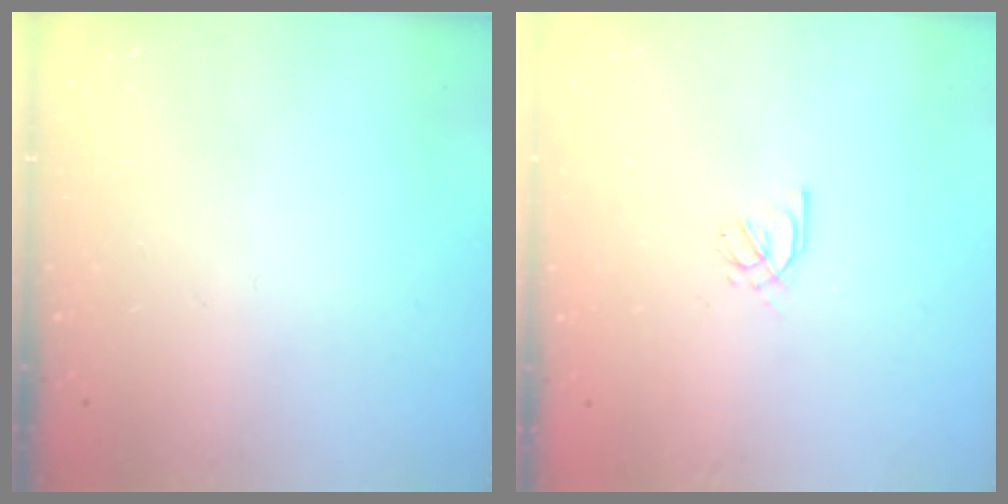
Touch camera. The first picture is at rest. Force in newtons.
{"total": 2.6, "press": 2.5, "slide": 0.7}